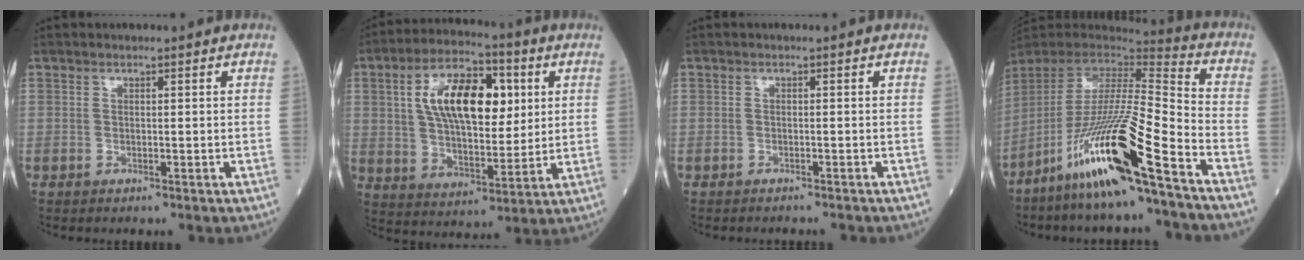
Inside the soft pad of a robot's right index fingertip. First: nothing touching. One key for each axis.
{"total": 16.7, "fx": 4.3, "fy": 7.6, "fz": 14.2, "tx": -0.268, "ty": 0.027, "tz": 0.073}
{"total": 3.7, "fx": -3.3, "fy": 1.6, "fz": 0.9, "tx": -0.016, "ty": -0.001, "tz": -0.044}
{"total": 22.5, "fx": -13.7, "fy": 1.9, "fz": 17.7, "tx": -0.356, "ty": -0.048, "tz": -0.261}